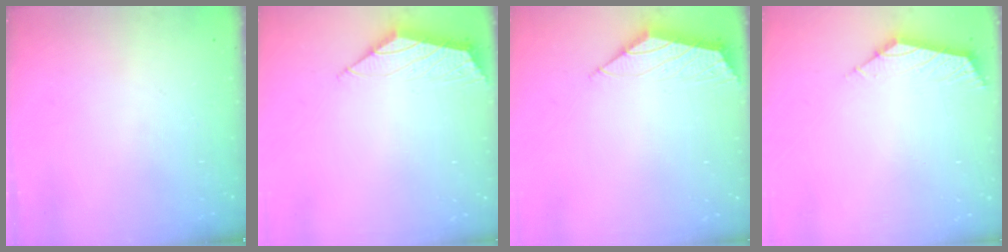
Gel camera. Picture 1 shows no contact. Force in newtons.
{"total": 2.0, "press": 2.0, "slide": 0.5}
{"total": 2.0, "press": 2.0, "slide": 0.5}
{"total": 2.8, "press": 2.7, "slide": 0.7}